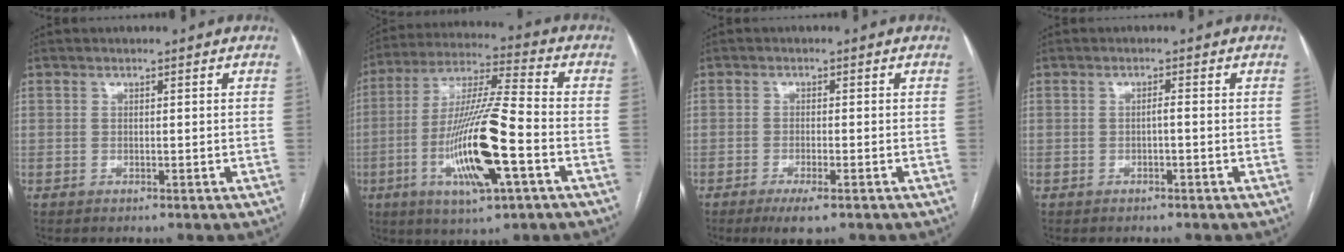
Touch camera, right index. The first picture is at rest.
{"total": 17.2, "force": [-5.2, 1.6, 16.3], "torque": [-0.323, -0.011, -0.090]}
{"total": 4.0, "force": [-2.5, 0.8, 3.0], "torque": [-0.052, -0.007, -0.039]}
{"total": 0.7, "force": [-0.3, 0.0, 0.7], "torque": [-0.008, 0.003, -0.005]}